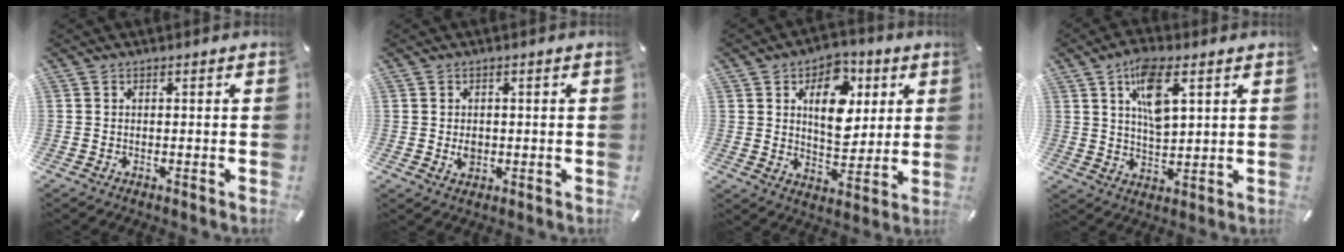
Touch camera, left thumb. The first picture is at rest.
{"total": 2.6, "force": [-0.1, 2.2, 1.3], "torque": [-0.018, 0.000, -0.004]}
{"total": 13.4, "force": [4.6, 9.3, 8.5], "torque": [-0.104, -0.014, 0.075]}
{"total": 9.9, "force": [4.7, 4.3, 7.6], "torque": [-0.132, -0.008, 0.081]}